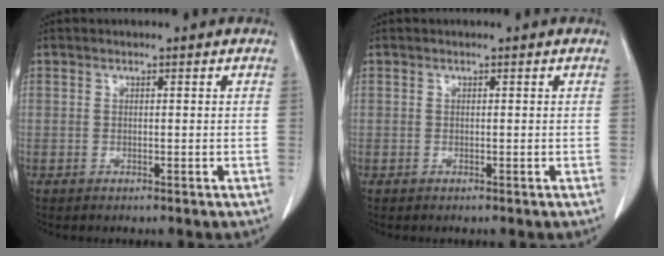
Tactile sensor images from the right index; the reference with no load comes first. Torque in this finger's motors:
{"motor_torque": [0.12, -0.08, -0.01, 0.01]}